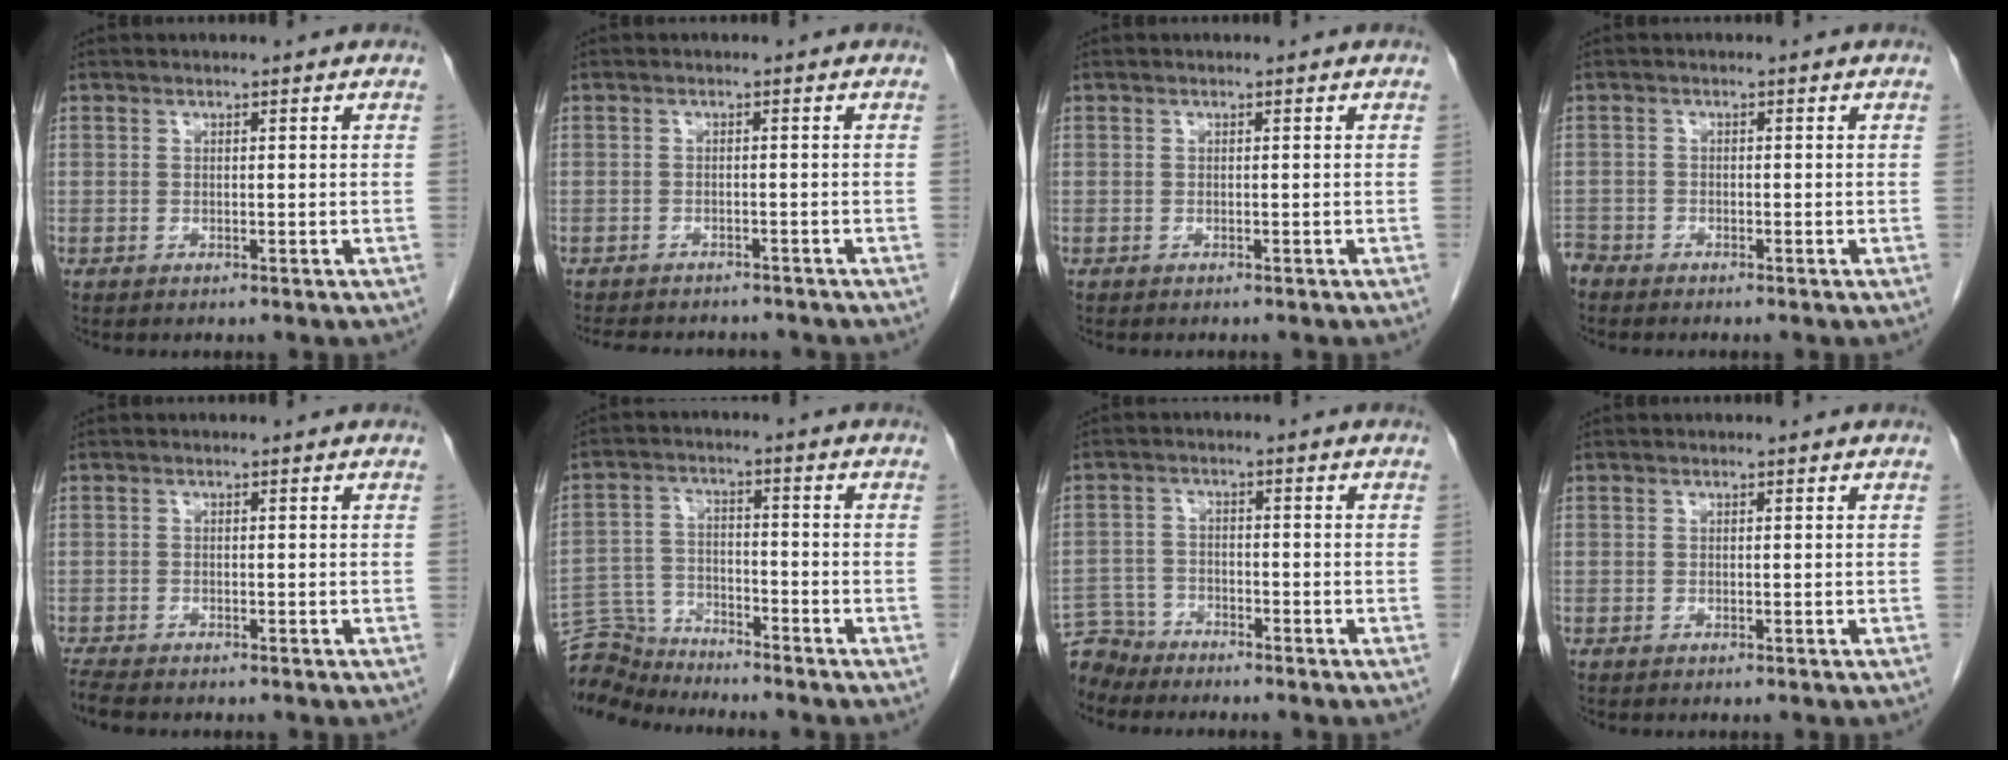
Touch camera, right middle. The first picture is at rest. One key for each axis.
{"total": 9.5, "fx": -8.5, "fy": 2.8, "fz": 3.0, "tx": -0.054, "ty": 0.000, "tz": -0.109}
{"total": 0.9, "fx": -0.8, "fy": 0.1, "fz": 0.4, "tx": -0.006, "ty": -0.002, "tz": -0.012}
{"total": 2.2, "fx": -2.1, "fy": 0.6, "fz": -0.1, "tx": 0.000, "ty": -0.005, "tz": -0.040}
{"total": 3.1, "fx": -2.8, "fy": 0.4, "fz": 1.3, "tx": -0.028, "ty": -0.012, "tz": -0.050}
{"total": 8.0, "fx": -8.0, "fy": 0.7, "fz": -0.1, "tx": -0.009, "ty": 0.001, "tz": -0.152}
{"total": 5.0, "fx": -4.8, "fy": 1.2, "fz": -0.7, "tx": 0.015, "ty": -0.003, "tz": -0.091}
{"total": 0.0}